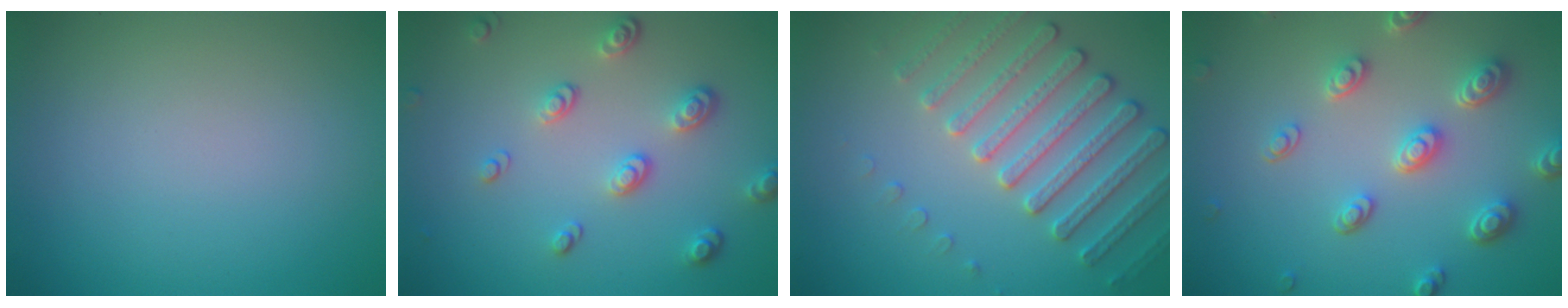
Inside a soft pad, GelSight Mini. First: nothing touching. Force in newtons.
{"total": 3.2, "press": 2.6, "slide": 1.9}
{"total": 4.3, "press": 4.2, "slide": 1.0}
{"total": 4.6, "press": 3.6, "slide": 2.8}